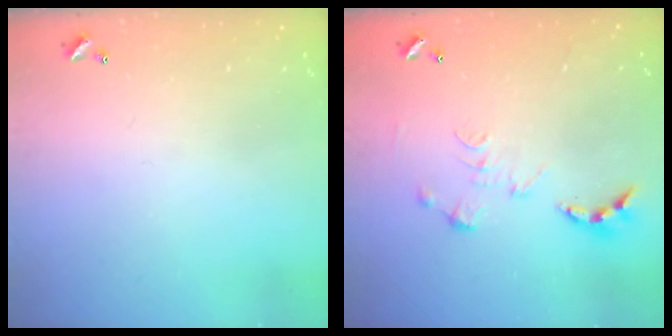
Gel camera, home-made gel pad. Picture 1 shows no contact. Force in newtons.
{"total": 0.0}